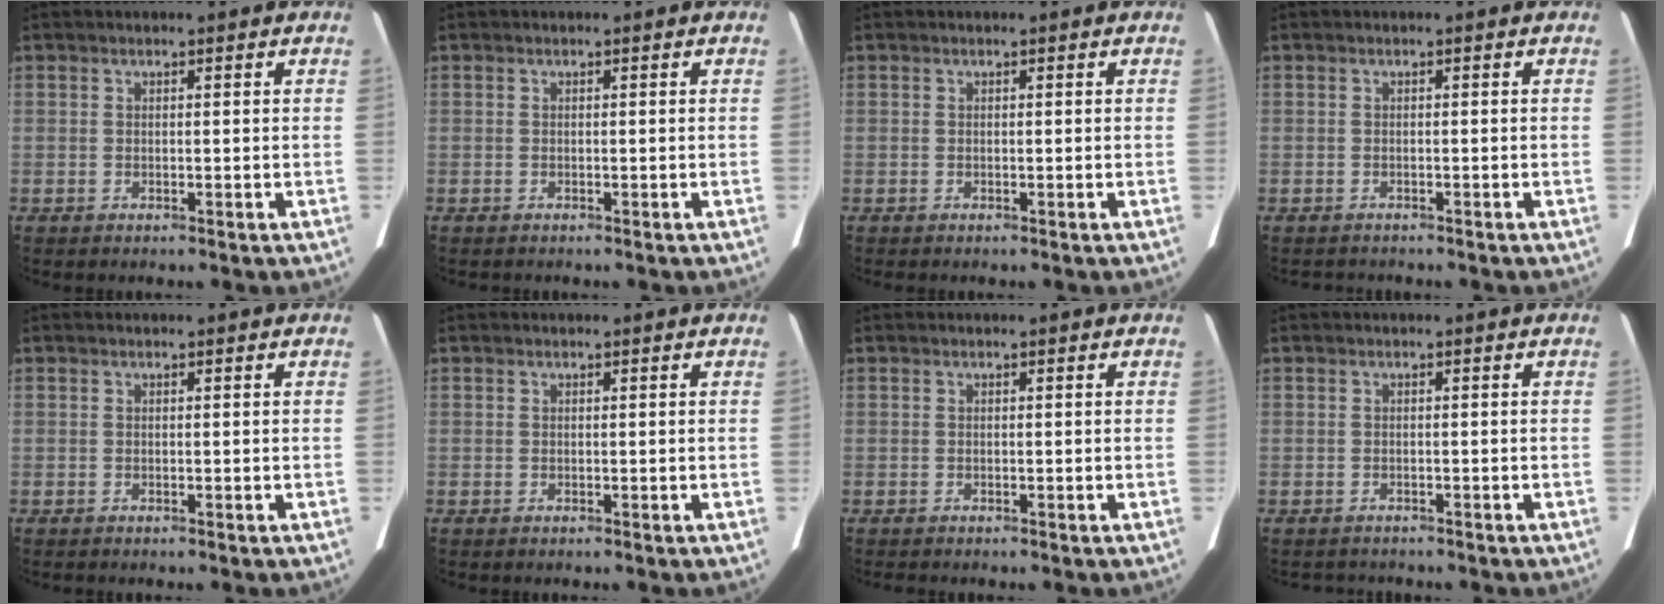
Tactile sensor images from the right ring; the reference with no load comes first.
{"total": 0.0}
{"total": 0.0}
{"total": 2.0, "force": [-1.8, 0.7, 0.4], "torque": [-0.008, -0.006, -0.020]}
{"total": 0.0}
{"total": 0.0}
{"total": 0.7, "force": [-0.6, 0.1, 0.3], "torque": [-0.007, -0.003, -0.009]}
{"total": 2.7, "force": [-2.5, 1.0, 0.5], "torque": [-0.007, -0.005, -0.029]}